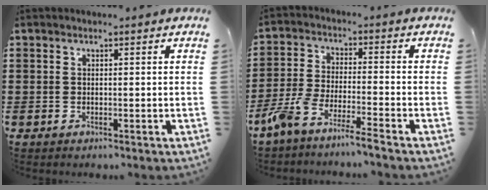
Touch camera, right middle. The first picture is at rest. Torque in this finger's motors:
{"motor_torque": [0.74, -0.73, 0.23, 0.12]}